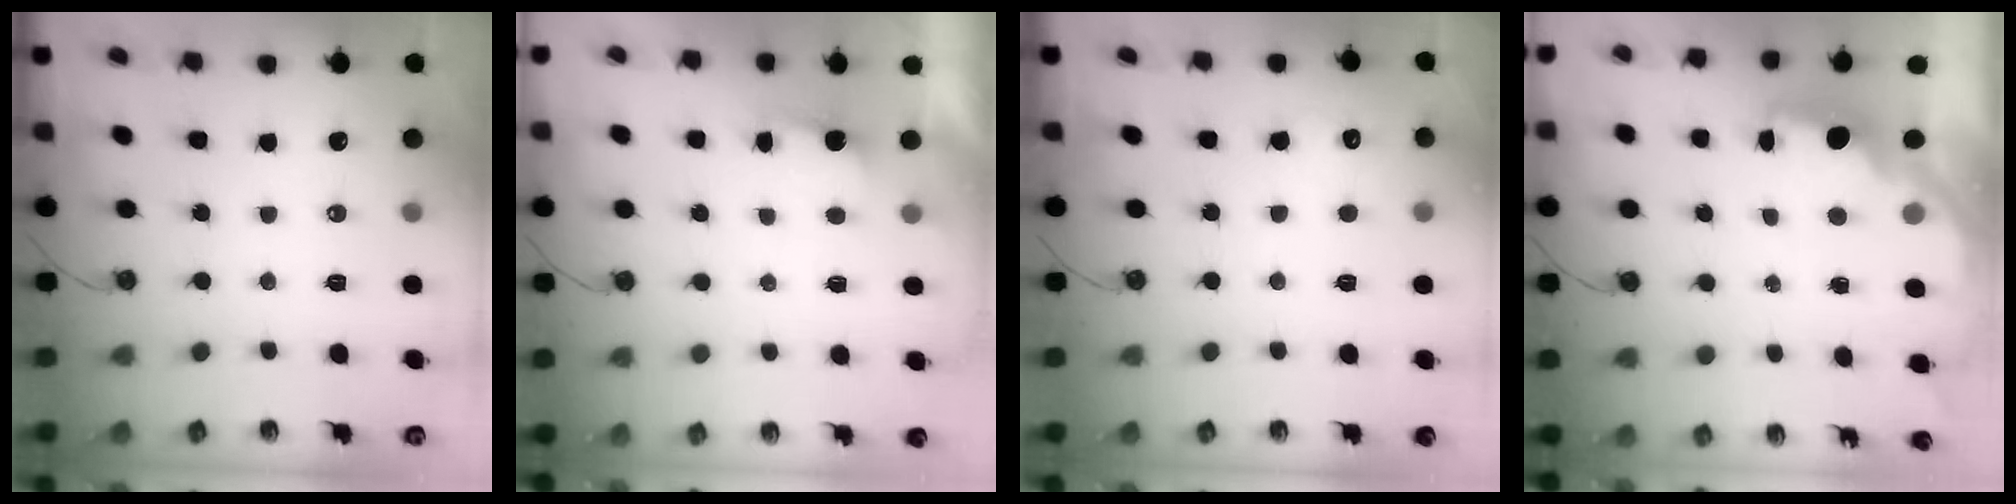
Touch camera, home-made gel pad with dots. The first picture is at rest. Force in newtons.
{"total": 1.2, "press": 0.9, "slide": 0.8}
{"total": 4.2, "press": 4.1, "slide": 1.1}
{"total": 2.7, "press": 2.6, "slide": 0.9}